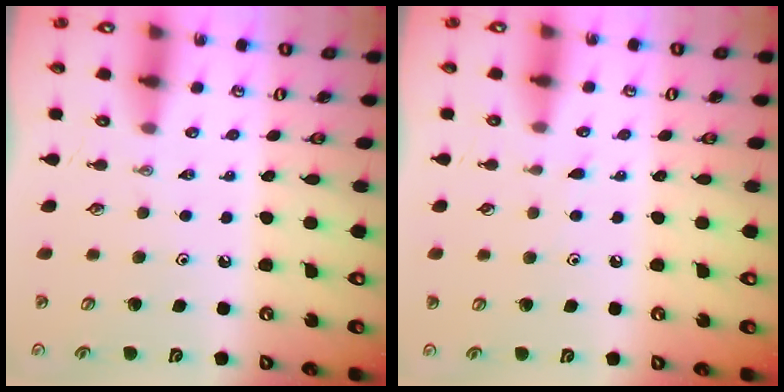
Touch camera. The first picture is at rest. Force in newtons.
{"total": 5.1, "press": 5.1, "slide": 0.5}